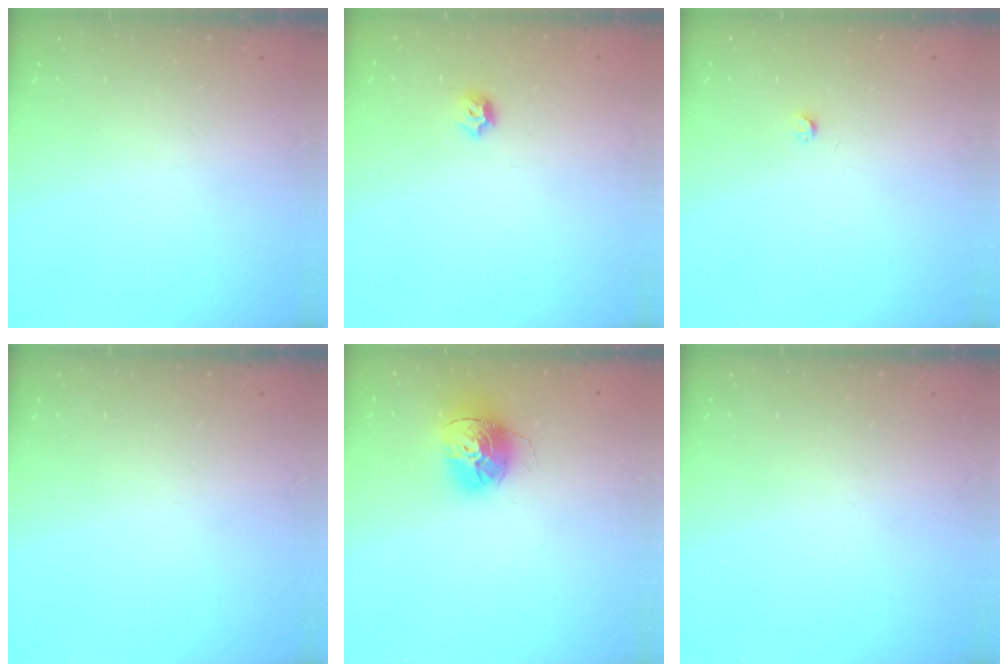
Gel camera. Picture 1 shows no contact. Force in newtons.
{"total": 4.0, "press": 3.9, "slide": 0.8}
{"total": 2.5, "press": 2.5, "slide": 0.4}
{"total": 0.0}
{"total": 14.8, "press": 14.7, "slide": 1.4}
{"total": 0.0}